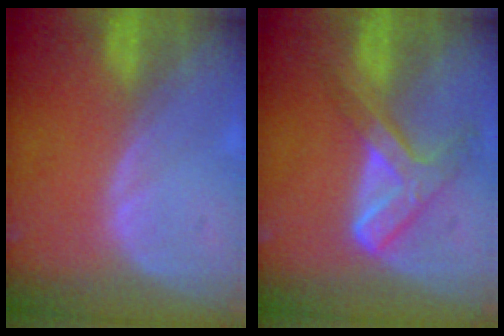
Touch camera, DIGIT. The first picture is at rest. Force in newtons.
{"total": 7.4, "press": 6.2, "slide": 4.0}